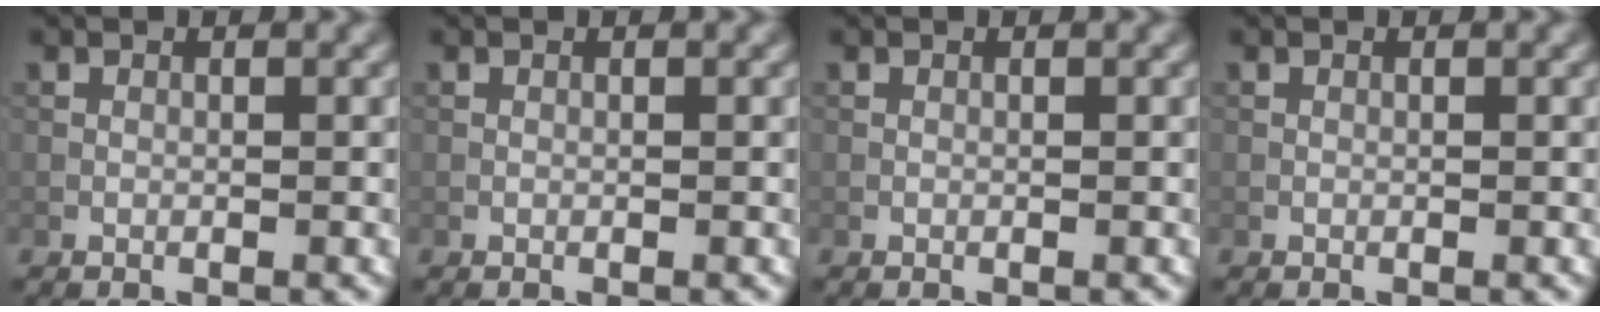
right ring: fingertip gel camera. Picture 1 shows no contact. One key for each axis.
{"total": 0.0}
{"total": 0.0}
{"total": 0.0}